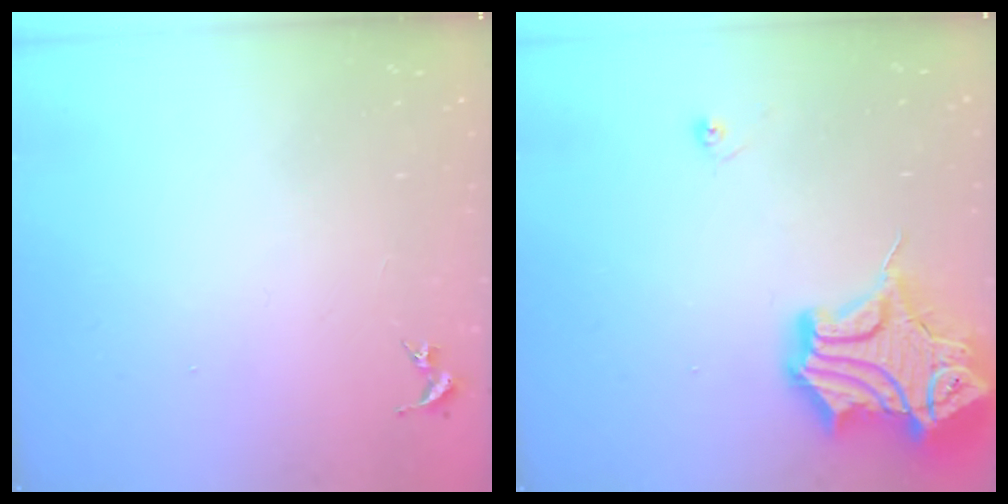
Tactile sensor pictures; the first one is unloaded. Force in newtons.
{"total": 20.1, "press": 20.0, "slide": 2.2}